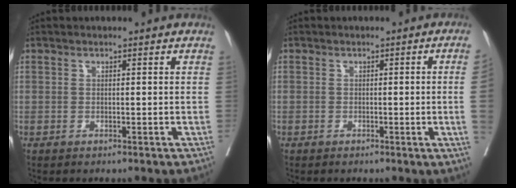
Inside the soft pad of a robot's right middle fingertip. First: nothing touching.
{"total": 4.3, "force": [-0.5, -1.6, 3.9], "torque": [-0.050, -0.009, -0.004]}